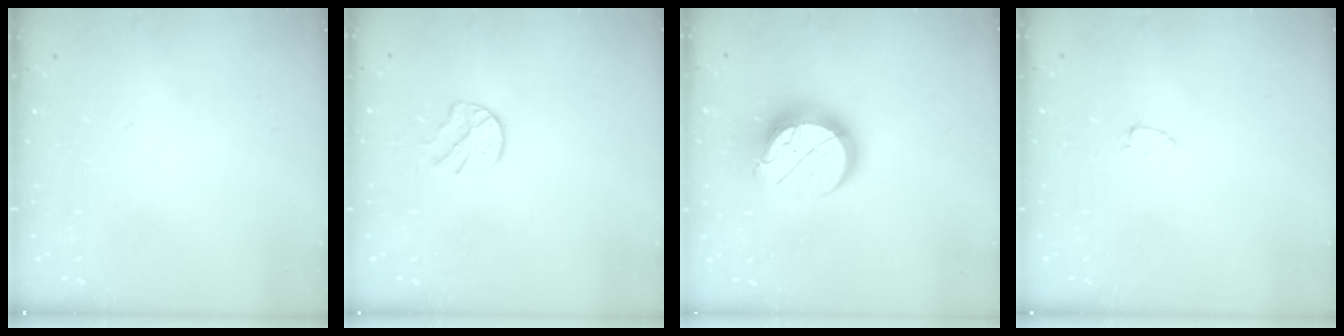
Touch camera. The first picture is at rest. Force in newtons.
{"total": 6.1, "press": 6.1, "slide": 0.7}
{"total": 13.4, "press": 13.3, "slide": 1.4}
{"total": 2.5, "press": 2.5, "slide": 0.2}